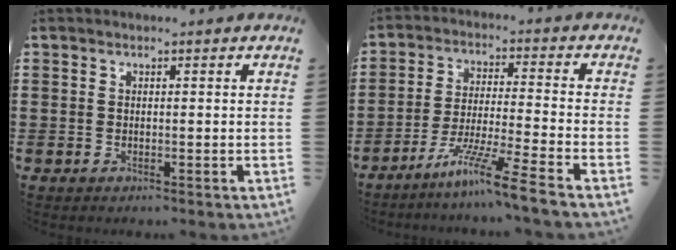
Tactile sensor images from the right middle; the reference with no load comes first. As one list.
[{"total": 8.6, "force": [-6.7, -0.9, 5.3], "torque": [-0.107, -0.016, -0.133]}]